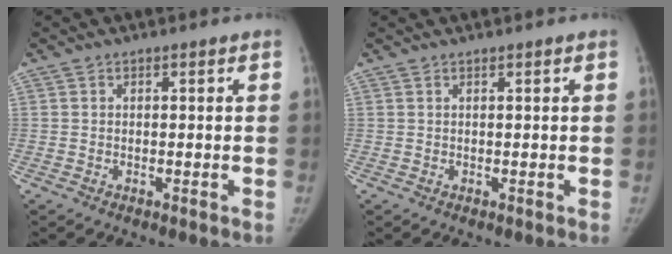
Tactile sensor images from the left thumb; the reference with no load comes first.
{"total": 0.0}